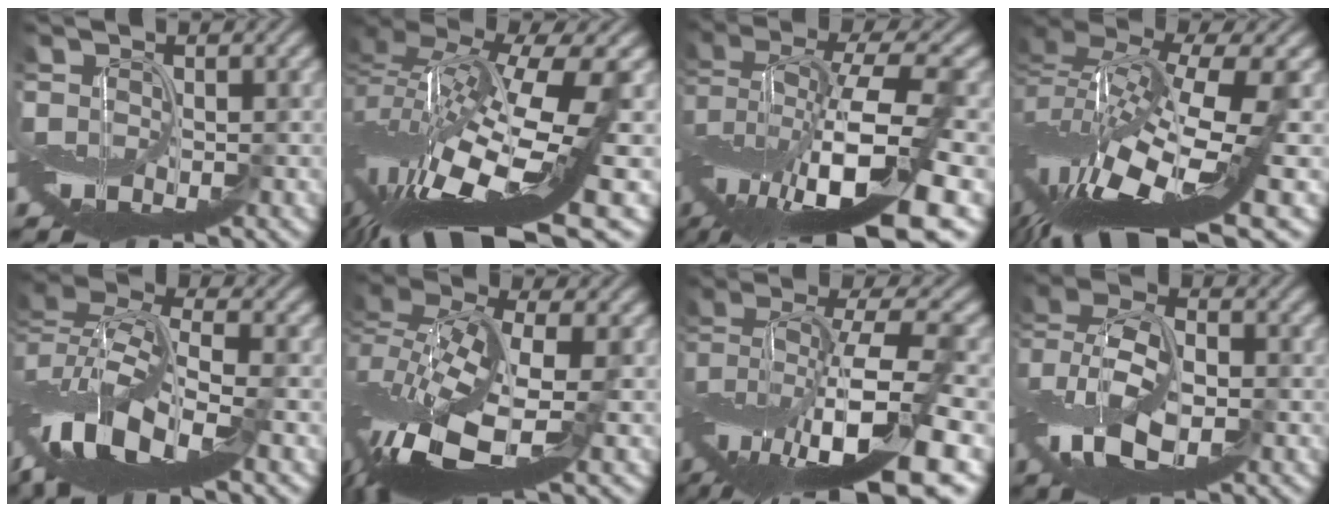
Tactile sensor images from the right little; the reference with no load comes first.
{"total": 16.2, "force": [-4.9, 4.4, 14.9], "torque": [-0.307, 0.011, -0.085]}
{"total": 16.2, "force": [-3.5, 5.0, 15.0], "torque": [-0.290, 0.022, -0.053]}
{"total": 14.9, "force": [-5.3, 4.7, 13.1], "torque": [-0.274, 0.012, -0.094]}
{"total": 9.8, "force": [-3.9, 4.4, 7.9], "torque": [-0.159, 0.002, -0.085]}
{"total": 12.7, "force": [-3.7, 5.6, 10.8], "torque": [-0.245, -0.009, -0.070]}
{"total": 14.4, "force": [-4.6, 4.4, 12.9], "torque": [-0.257, 0.018, -0.071]}
{"total": 7.4, "force": [-1.8, 4.2, 5.8], "torque": [-0.125, 0.011, -0.047]}